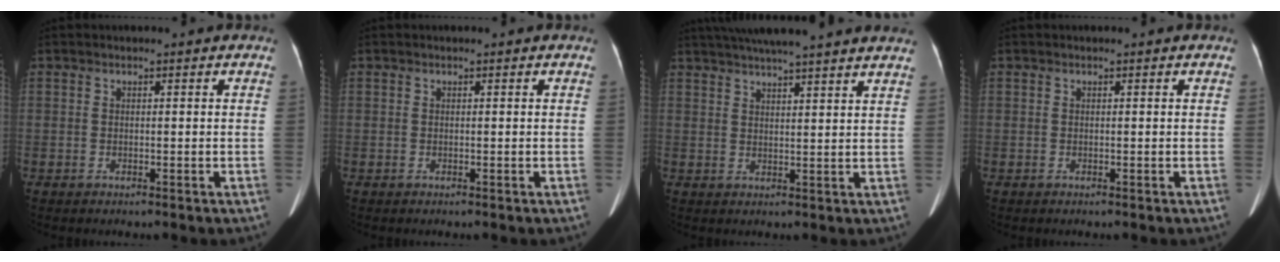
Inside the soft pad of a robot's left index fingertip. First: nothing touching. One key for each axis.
{"total": 0.0}
{"total": 19.3, "fx": 17.0, "fy": 0.5, "fz": 9.2, "tx": -0.155, "ty": 0.028, "tz": 0.224}
{"total": 0.0}